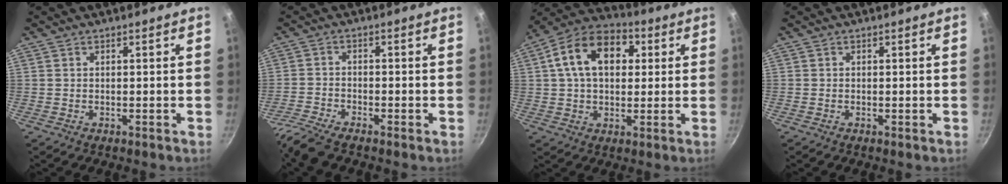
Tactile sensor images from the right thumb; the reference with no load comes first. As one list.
[{"total": 5.3, "force": [-4.5, 0.7, 2.7], "torque": [-0.072, 0.017, -0.098]}, {"total": 15.3, "force": [3.7, 10.3, 10.7], "torque": [-0.151, 0.019, 0.044]}, {"total": 0.0}]